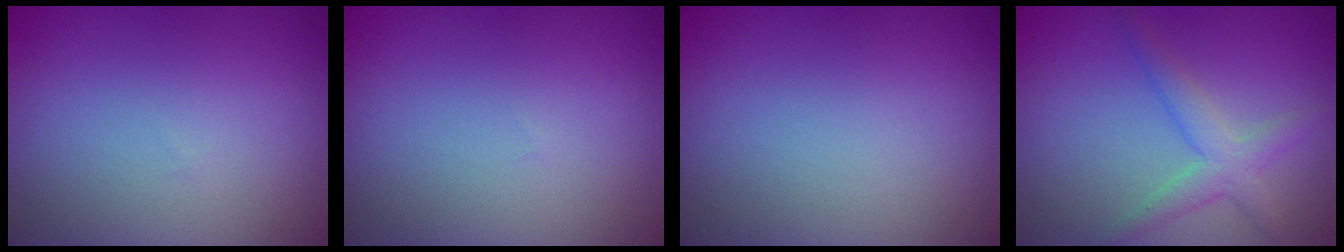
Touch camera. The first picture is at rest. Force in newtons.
{"total": 0.0}
{"total": 0.0}
{"total": 2.7, "press": 2.7, "slide": 0.1}